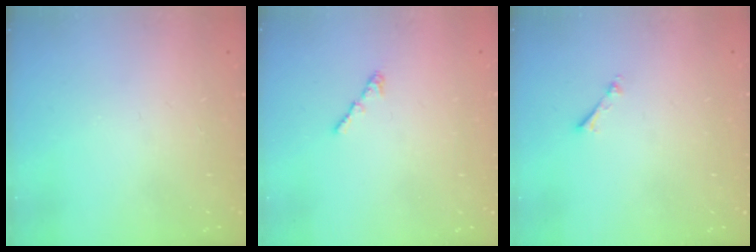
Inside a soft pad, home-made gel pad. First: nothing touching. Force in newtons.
{"total": 1.3, "press": 1.2, "slide": 0.6}
{"total": 0.6, "press": 0.6, "slide": 0.2}